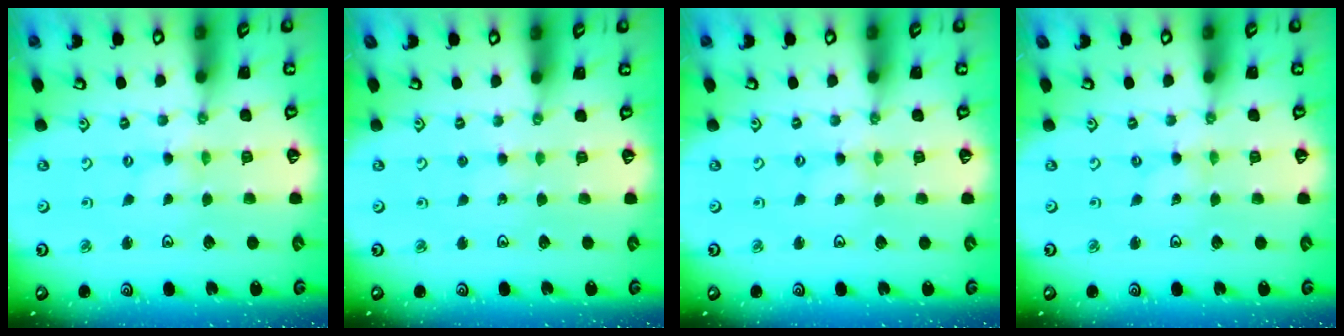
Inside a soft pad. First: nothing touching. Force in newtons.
{"total": 2.2, "press": 2.2, "slide": 0.2}
{"total": 1.7, "press": 1.7, "slide": 0.3}
{"total": 0.0}